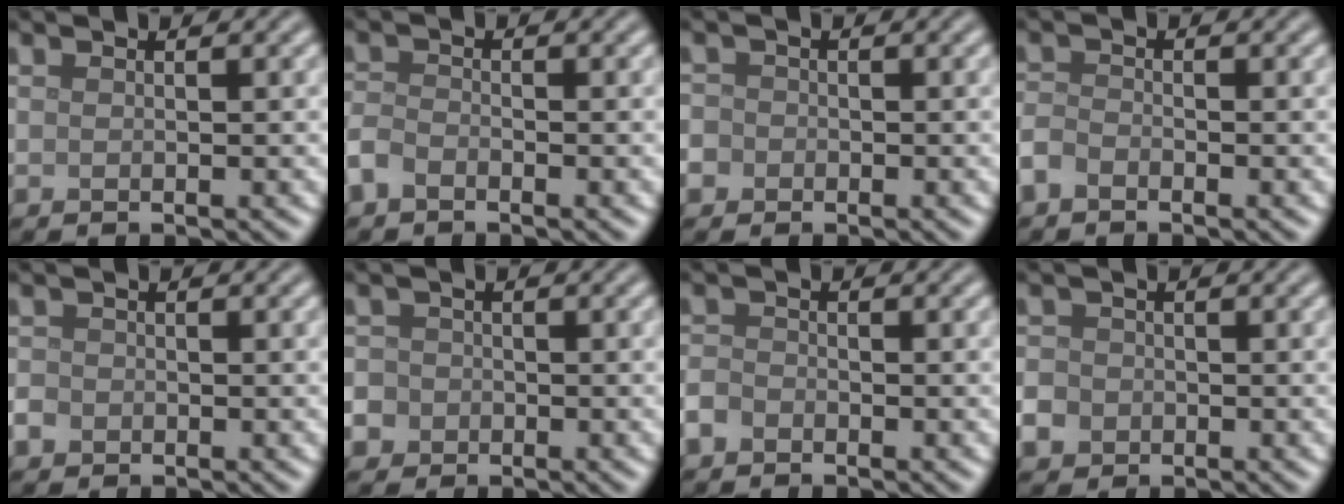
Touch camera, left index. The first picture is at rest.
{"total": 1.9, "force": [-1.4, 1.0, 0.8], "torque": [-0.016, 0.003, -0.037]}
{"total": 3.2, "force": [-1.2, 2.8, 0.8], "torque": [-0.004, 0.004, -0.041]}
{"total": 1.7, "force": [-1.3, 0.8, 0.7], "torque": [-0.013, 0.002, -0.034]}
{"total": 1.3, "force": [-0.5, 1.1, 0.3], "torque": [-0.001, -0.001, -0.014]}
{"total": 6.3, "force": [-2.5, 5.6, 1.5], "torque": [-0.039, -0.010, -0.073]}
{"total": 1.6, "force": [-1.1, 1.1, 0.5], "torque": [-0.005, 0.002, -0.029]}
{"total": 2.8, "force": [-1.1, 2.4, 0.9], "torque": [-0.015, -0.004, -0.023]}